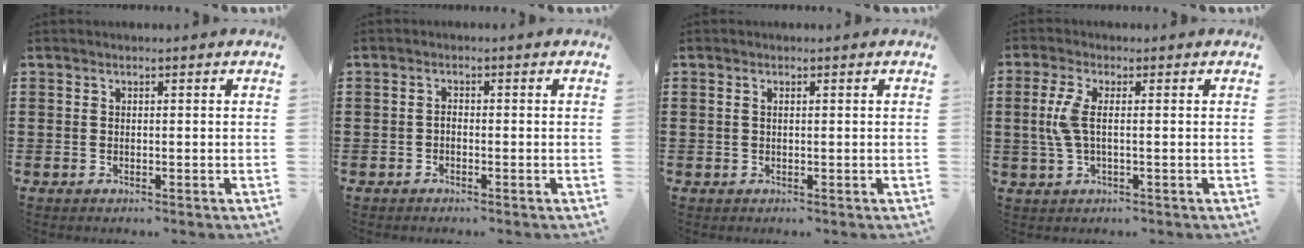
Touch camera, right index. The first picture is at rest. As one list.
[{"total": 0.8, "force": [-0.6, 0.2, 0.4], "torque": [-0.010, -0.004, -0.011]}, {"total": 0.5, "force": [0.2, 0.1, 0.5], "torque": [-0.010, 0.001, 0.004]}, {"total": 4.1, "force": [0.1, 1.3, 3.9], "torque": [-0.102, -0.009, -0.009]}]